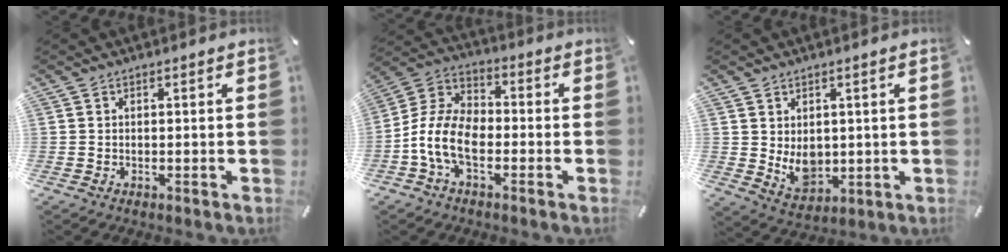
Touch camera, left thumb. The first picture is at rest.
{"total": 11.0, "force": [-4.6, 6.3, 7.8], "torque": [-0.184, 0.005, -0.091]}
{"total": 6.6, "force": [1.1, 5.4, 3.7], "torque": [-0.052, -0.014, 0.024]}